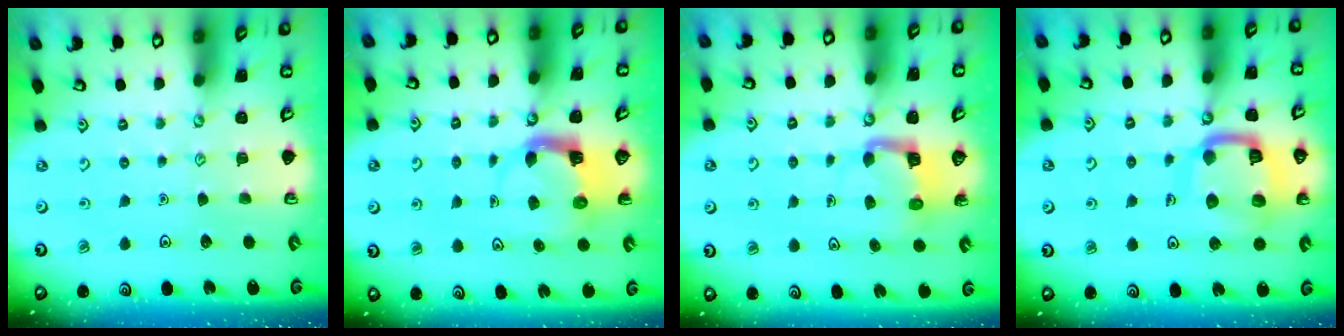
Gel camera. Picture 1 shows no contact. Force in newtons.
{"total": 3.8, "press": 3.8, "slide": 0.2}
{"total": 4.8, "press": 4.8, "slide": 0.5}
{"total": 15.9, "press": 15.8, "slide": 1.7}